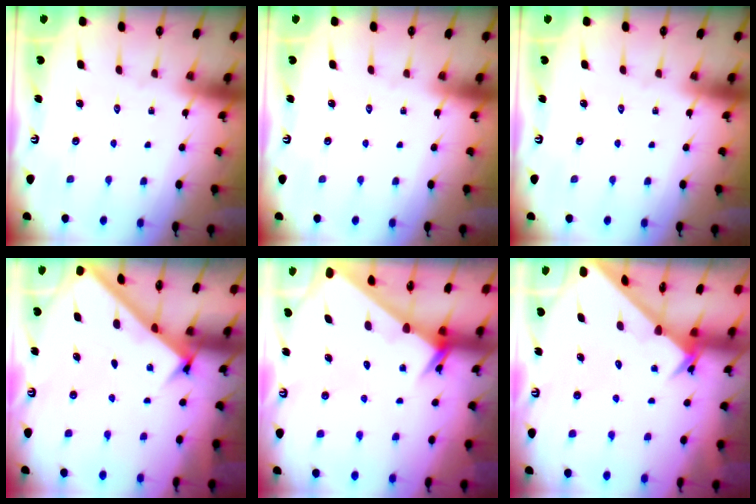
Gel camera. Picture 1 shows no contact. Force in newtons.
{"total": 0.0}
{"total": 0.0}
{"total": 2.5, "press": 2.5, "slide": 0.3}
{"total": 2.3, "press": 2.3, "slide": 0.1}
{"total": 2.6, "press": 2.6, "slide": 0.2}